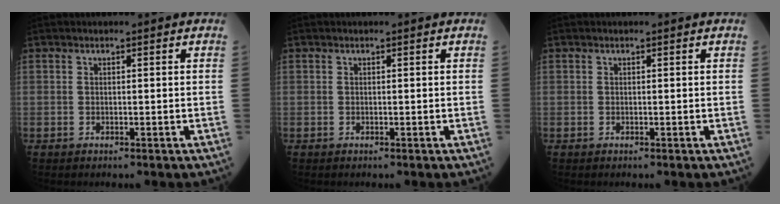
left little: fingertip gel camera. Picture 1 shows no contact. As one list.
[{"total": 0.0}, {"total": 0.0}]